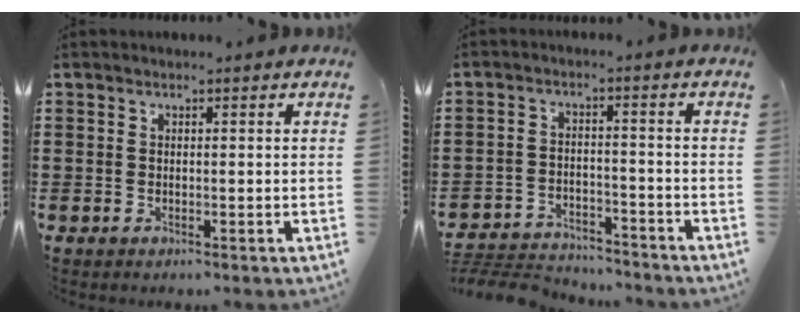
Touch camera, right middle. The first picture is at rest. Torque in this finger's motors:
{"motor_torque": [0.47, 0.18, 0.08, 0.03]}